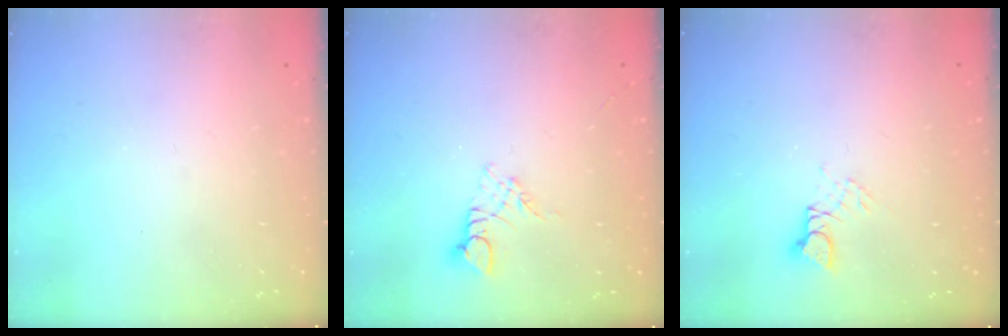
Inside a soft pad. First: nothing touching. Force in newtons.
{"total": 3.3, "press": 3.3, "slide": 0.4}
{"total": 3.5, "press": 3.5, "slide": 0.3}